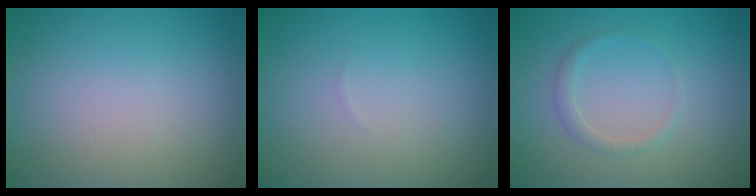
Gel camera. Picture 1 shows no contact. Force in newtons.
{"total": 0.0}
{"total": 1.2, "press": 1.2, "slide": 0.2}